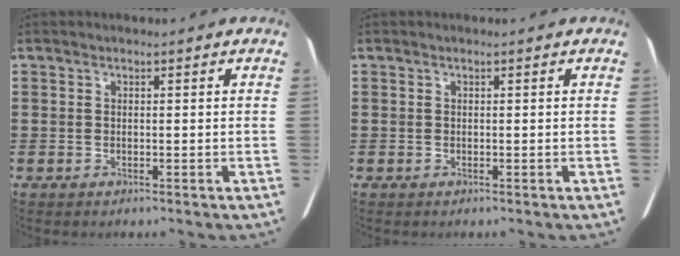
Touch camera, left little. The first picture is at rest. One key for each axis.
{"total": 0.0}